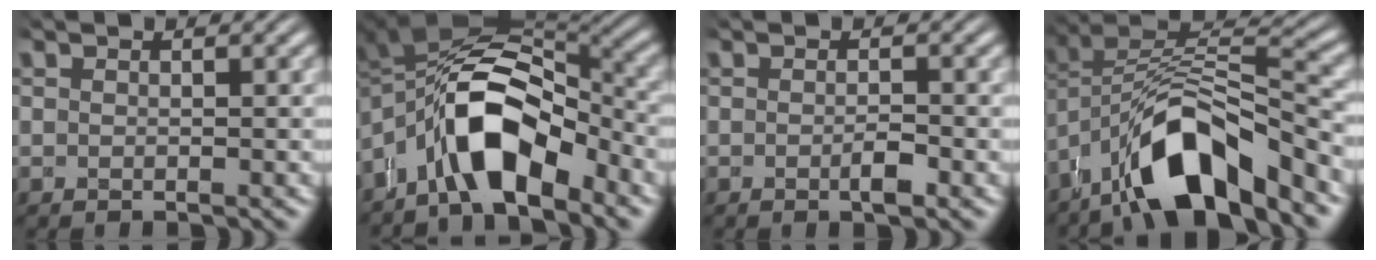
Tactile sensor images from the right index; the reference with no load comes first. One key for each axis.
{"total": 12.4, "fx": -0.3, "fy": 8.2, "fz": 9.3, "tx": -0.177, "ty": -0.007, "tz": -0.007}
{"total": 1.0, "fx": 0.2, "fy": 0.3, "fz": 0.9, "tx": -0.002, "ty": 0.013, "tz": -0.006}
{"total": 8.1, "fx": -2.6, "fy": 3.8, "fz": 6.6, "tx": -0.114, "ty": -0.008, "tz": -0.037}